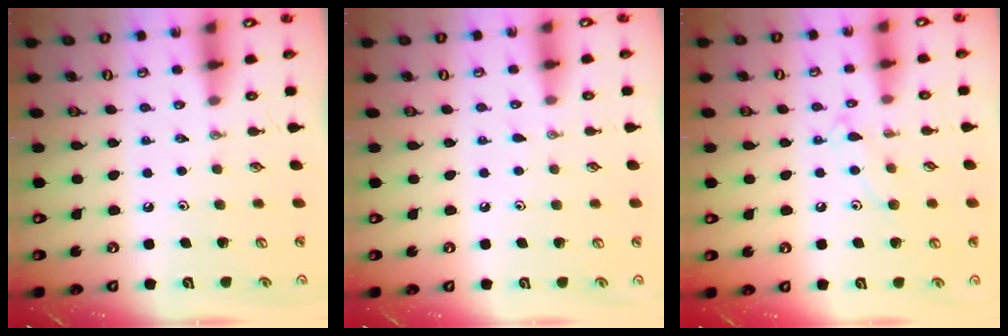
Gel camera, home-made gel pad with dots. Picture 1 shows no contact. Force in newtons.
{"total": 3.0, "press": 2.9, "slide": 0.4}
{"total": 8.0, "press": 8.0, "slide": 0.6}